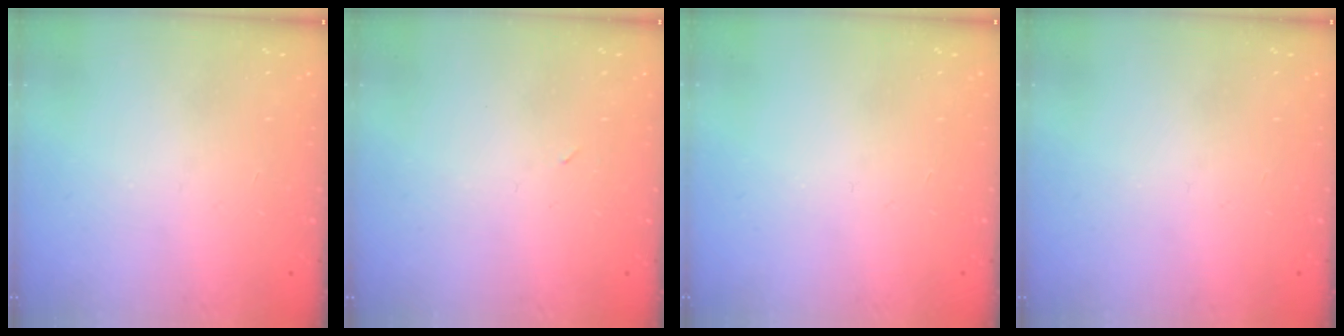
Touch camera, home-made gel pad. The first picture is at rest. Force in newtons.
{"total": 2.4, "press": 2.3, "slide": 0.8}
{"total": 0.0}
{"total": 0.0}